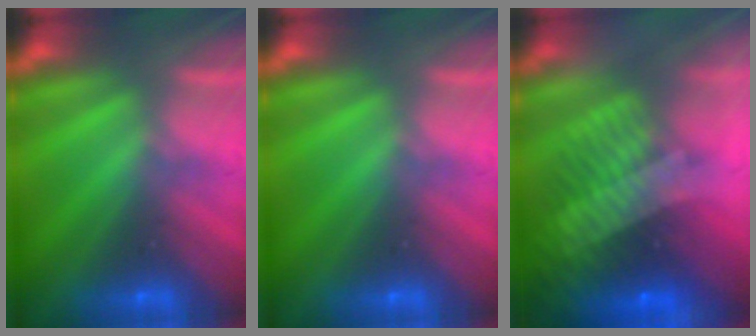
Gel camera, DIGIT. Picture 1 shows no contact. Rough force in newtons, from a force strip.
{"total": 0.0}
{"total": 9.6}